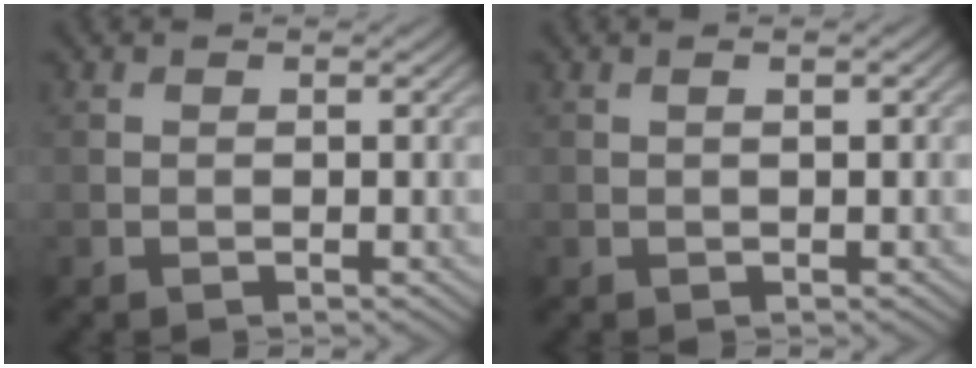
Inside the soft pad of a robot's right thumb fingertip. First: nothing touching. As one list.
[{"total": 1.3, "force": [0.2, 0.2, 1.3], "torque": [-0.023, 0.006, 0.003]}]